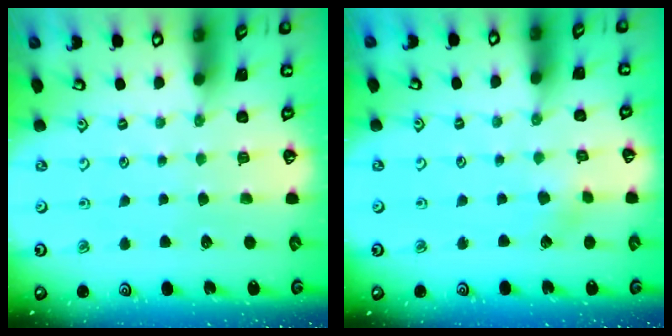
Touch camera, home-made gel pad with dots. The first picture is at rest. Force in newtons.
{"total": 2.4, "press": 2.4, "slide": 0.3}